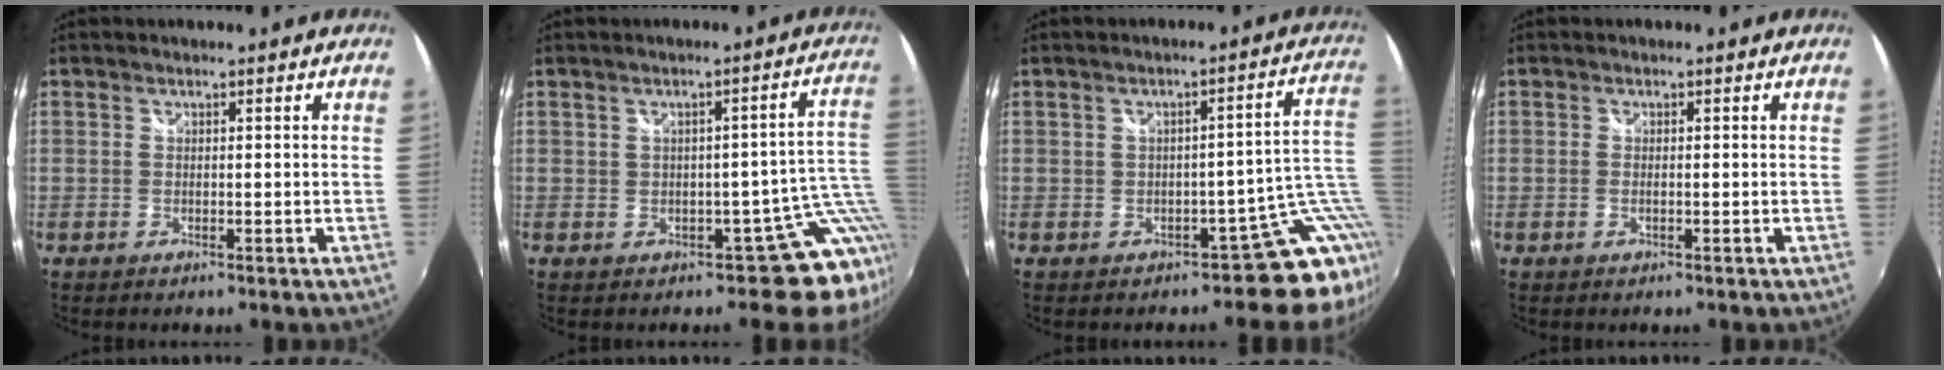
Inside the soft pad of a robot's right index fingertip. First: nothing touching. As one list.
[{"total": 6.5, "force": [-0.6, 5.0, 4.0], "torque": [-0.020, 0.030, 0.001]}, {"total": 6.1, "force": [-1.2, 4.1, 4.4], "torque": [-0.021, 0.027, -0.012]}, {"total": 0.6, "force": [-0.2, 0.1, 0.5], "torque": [-0.012, 0.001, -0.003]}]